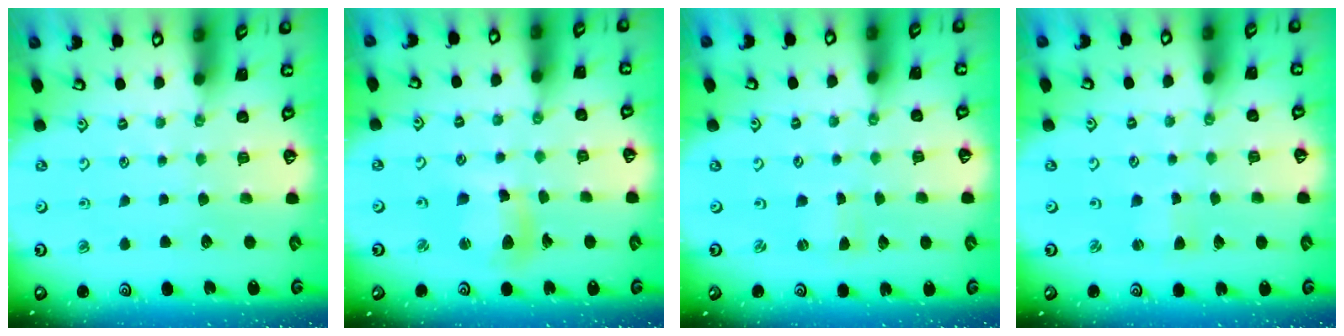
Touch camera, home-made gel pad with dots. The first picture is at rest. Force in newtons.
{"total": 10.7, "press": 10.6, "slide": 1.4}
{"total": 0.0}
{"total": 1.7, "press": 1.7, "slide": 0.4}